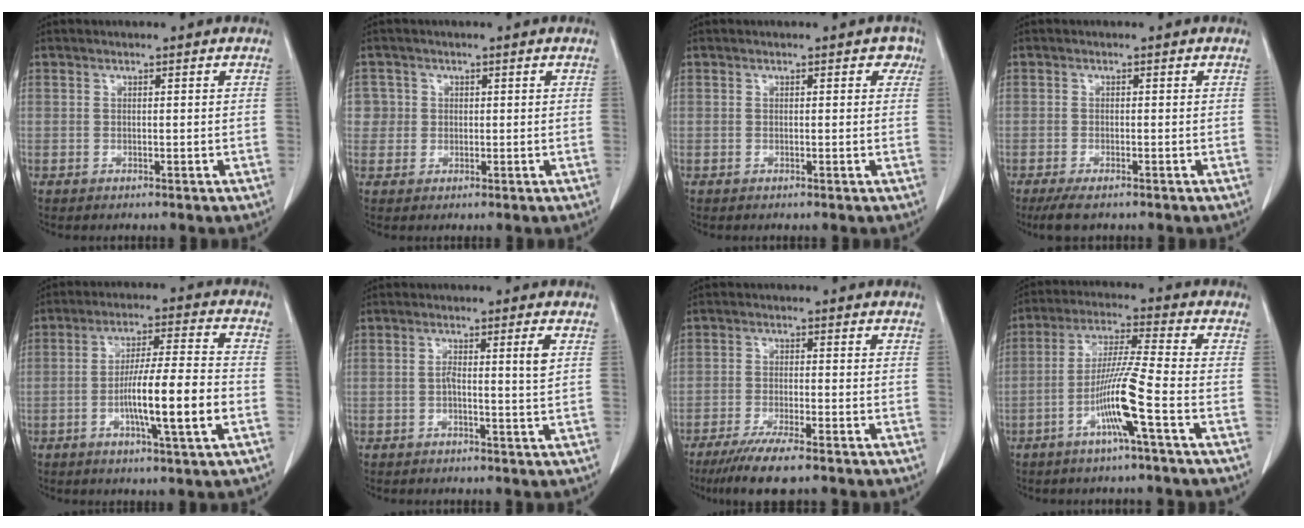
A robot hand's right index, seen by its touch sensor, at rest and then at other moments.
{"total": 2.7, "force": [0.4, 2.6, -0.2], "torque": [0.025, 0.006, 0.003]}
{"total": 1.3, "force": [0.6, 0.9, 0.8], "torque": [0.005, 0.005, -0.001]}
{"total": 3.7, "force": [-2.7, 0.7, 2.4], "torque": [-0.047, -0.011, -0.040]}
{"total": 11.5, "force": [-3.2, 0.2, 11.0], "torque": [-0.189, 0.001, -0.057]}
{"total": 3.1, "force": [0.2, -0.4, 3.1], "torque": [-0.053, 0.001, 0.003]}
{"total": 7.7, "force": [-5.8, 0.3, 5.1], "torque": [-0.087, -0.019, -0.094]}
{"total": 9.4, "force": [-3.9, -1.2, 8.5], "torque": [-0.168, -0.002, -0.078]}